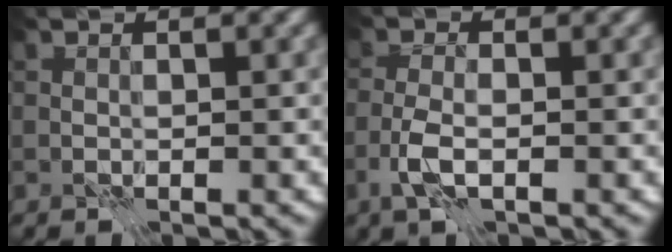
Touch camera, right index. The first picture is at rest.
{"total": 2.5, "force": [-1.2, 0.8, 2.1], "torque": [-0.050, -0.001, -0.029]}